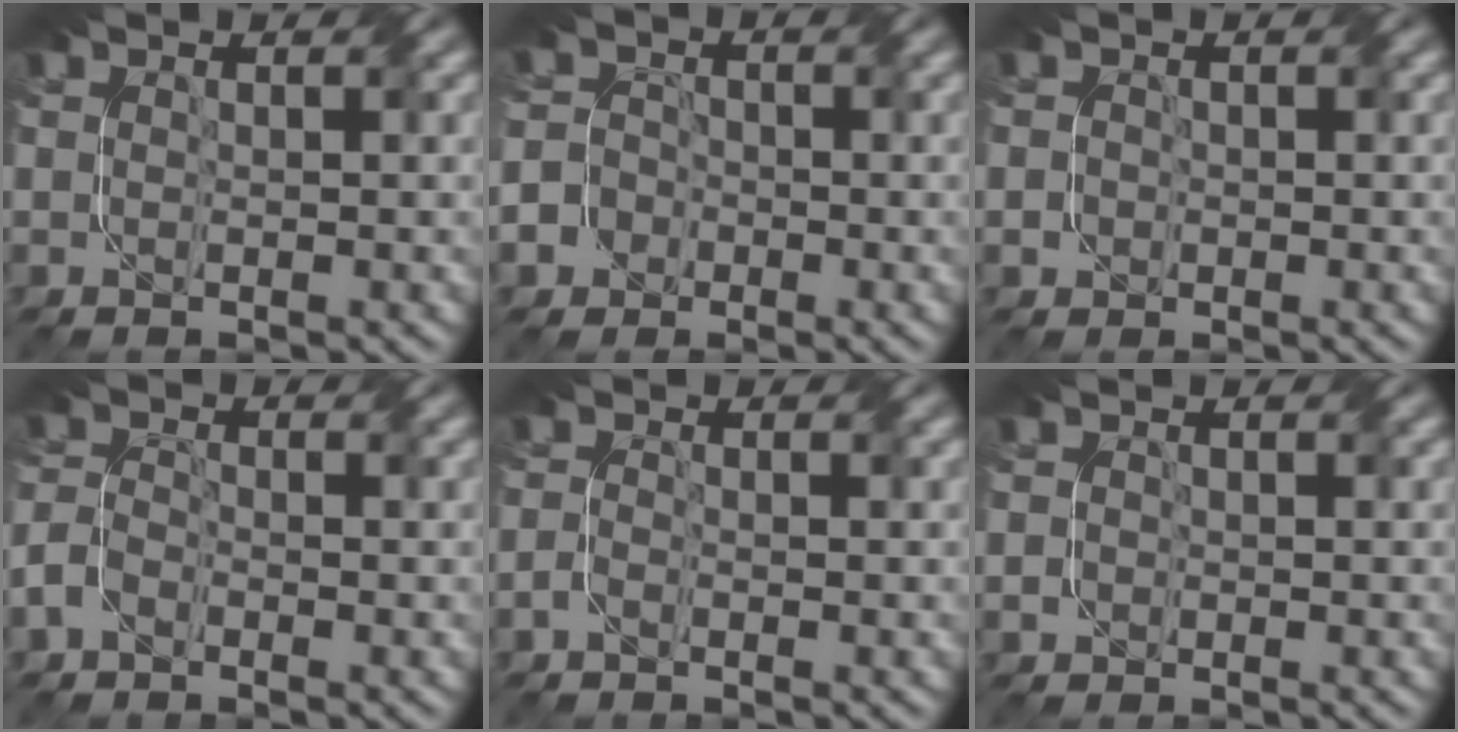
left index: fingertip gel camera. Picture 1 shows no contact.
{"total": 4.7, "force": [-3.1, 3.5, 0.5], "torque": [0.002, -0.001, -0.067]}
{"total": 0.7, "force": [-0.2, 0.7, 0.2], "torque": [0.004, 0.008, -0.010]}
{"total": 2.4, "force": [-1.9, 1.0, 1.1], "torque": [-0.030, 0.005, -0.047]}
{"total": 1.2, "force": [-1.1, -0.1, 0.4], "torque": [-0.010, 0.003, -0.027]}
{"total": 0.5, "force": [-0.3, 0.4, 0.1], "torque": [-0.001, 0.005, -0.008]}